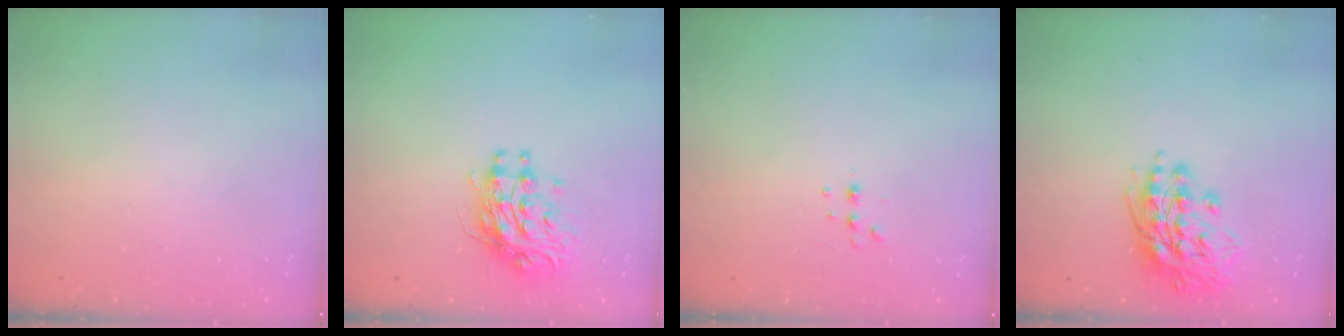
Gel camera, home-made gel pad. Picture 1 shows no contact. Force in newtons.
{"total": 10.7, "press": 10.7, "slide": 0.9}
{"total": 4.1, "press": 3.9, "slide": 1.3}
{"total": 15.7, "press": 15.5, "slide": 2.5}